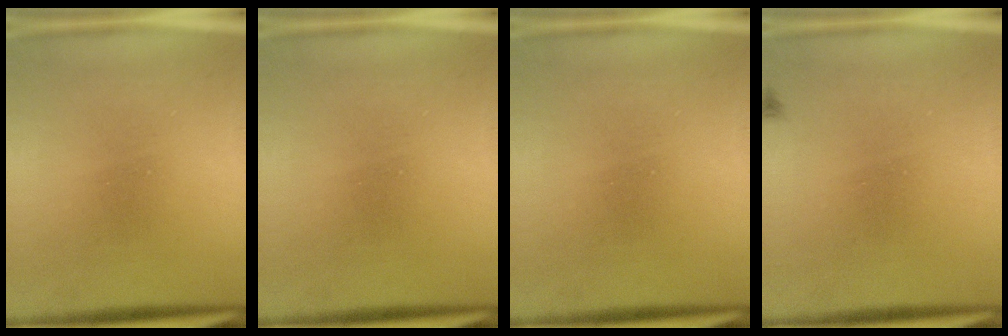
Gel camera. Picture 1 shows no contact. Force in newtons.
{"total": 0.0}
{"total": 0.0}
{"total": 0.9}